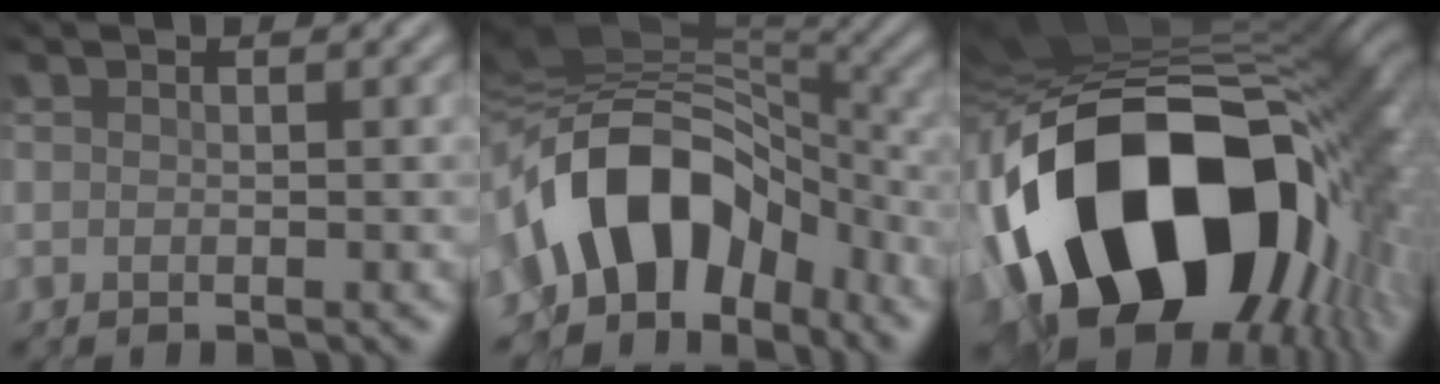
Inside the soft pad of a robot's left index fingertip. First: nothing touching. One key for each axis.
{"total": 12.7, "fx": -3.9, "fy": 8.3, "fz": 8.8, "tx": -0.143, "ty": 0.019, "tz": -0.077}
{"total": 19.9, "fx": -5.8, "fy": 12.8, "fz": 14.1, "tx": -0.263, "ty": -0.035, "tz": -0.070}